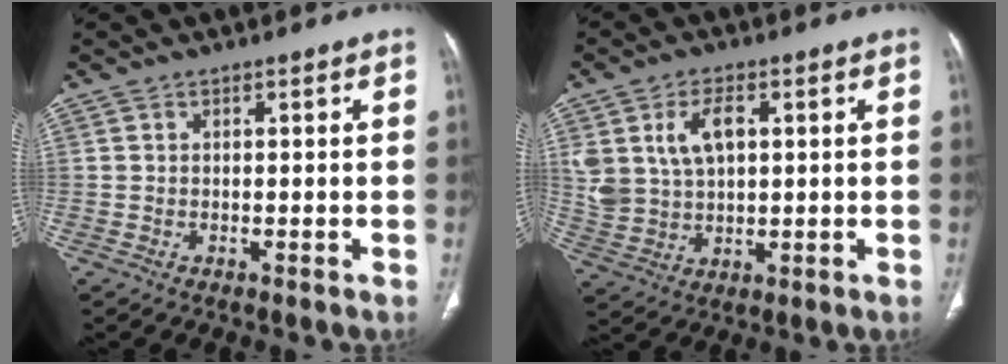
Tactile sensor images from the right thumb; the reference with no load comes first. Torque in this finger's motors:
{"motor_torque": [0.15, 0.18, 0.73, 0.73, 0.25]}